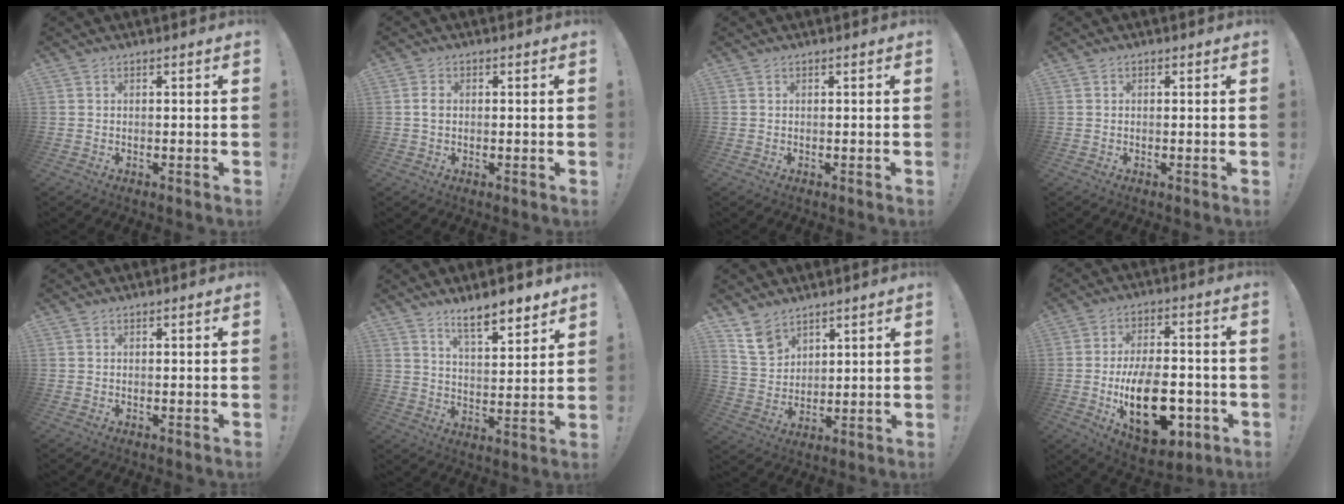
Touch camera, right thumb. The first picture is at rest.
{"total": 2.0, "force": [0.0, 1.4, 1.3], "torque": [-0.023, 0.005, -0.001]}
{"total": 0.0}
{"total": 0.0}
{"total": 0.0}
{"total": 9.6, "force": [7.6, 2.2, 5.3], "torque": [-0.070, -0.054, 0.133]}
{"total": 9.6, "force": [7.0, 5.8, 3.0], "torque": [-0.056, -0.039, 0.140]}
{"total": 20.8, "force": [-6.3, 11.8, 16.0], "torque": [-0.267, 0.028, -0.092]}